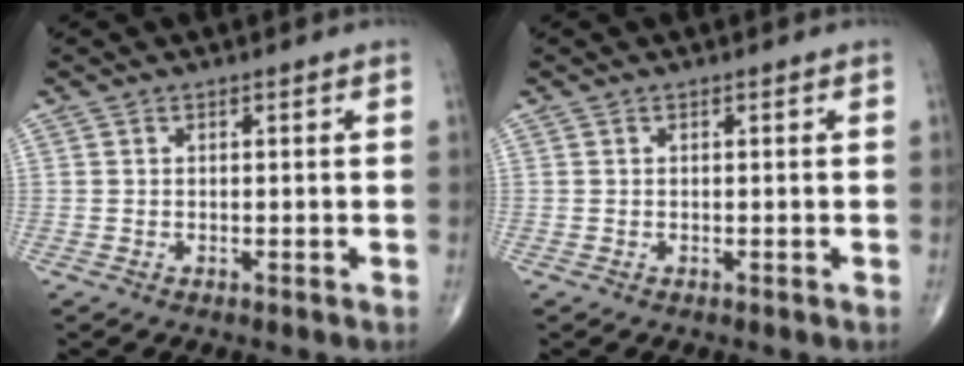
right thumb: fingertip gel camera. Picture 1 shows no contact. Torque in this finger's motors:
{"motor_torque": [0.00, 0.00, 0.00, 0.00, 0.01]}